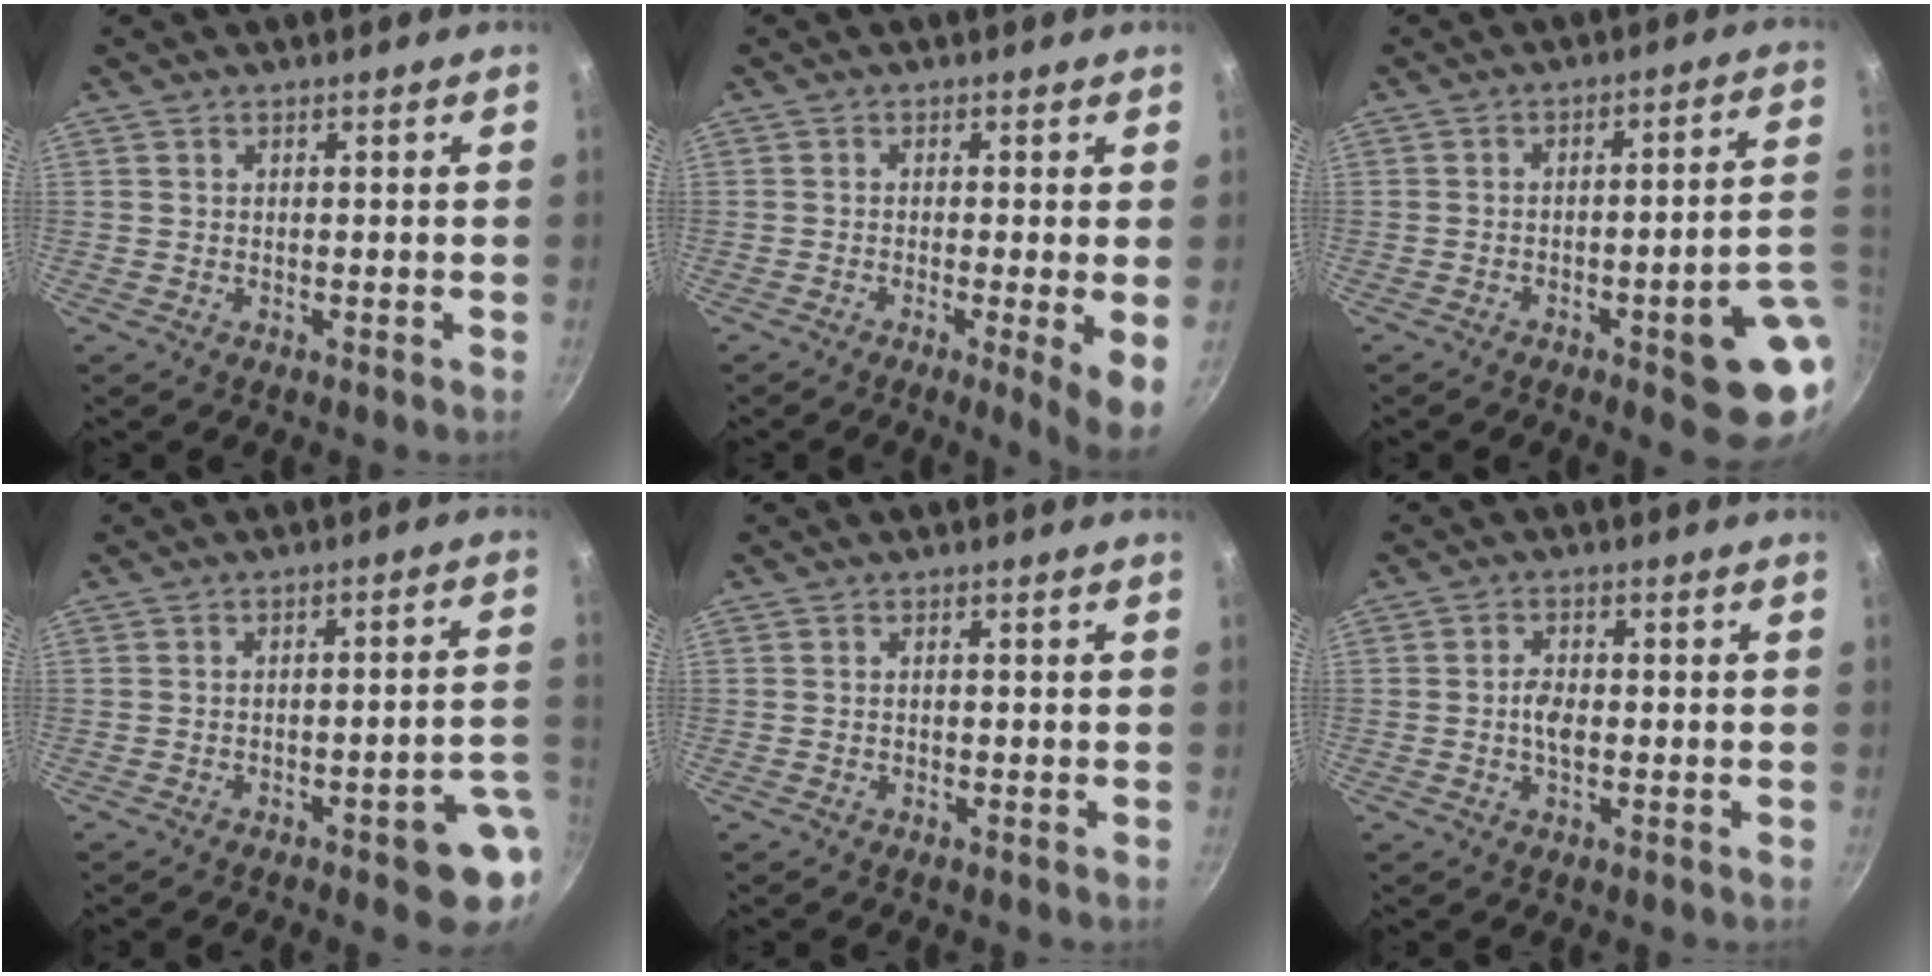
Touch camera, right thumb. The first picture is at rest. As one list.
[{"total": 6.2, "force": [-1.1, 0.6, 6.0], "torque": [-0.082, -0.007, -0.019]}, {"total": 13.2, "force": [-4.2, 3.0, 12.2], "torque": [-0.119, 0.031, -0.051]}, {"total": 9.5, "force": [-3.3, 2.7, 8.5], "torque": [-0.078, 0.037, -0.034]}, {"total": 0.6, "force": [-0.3, 0.4, 0.4], "torque": [-0.007, 0.004, -0.006]}, {"total": 3.6, "force": [-0.5, 2.0, 3.0], "torque": [-0.051, 0.009, -0.012]}]